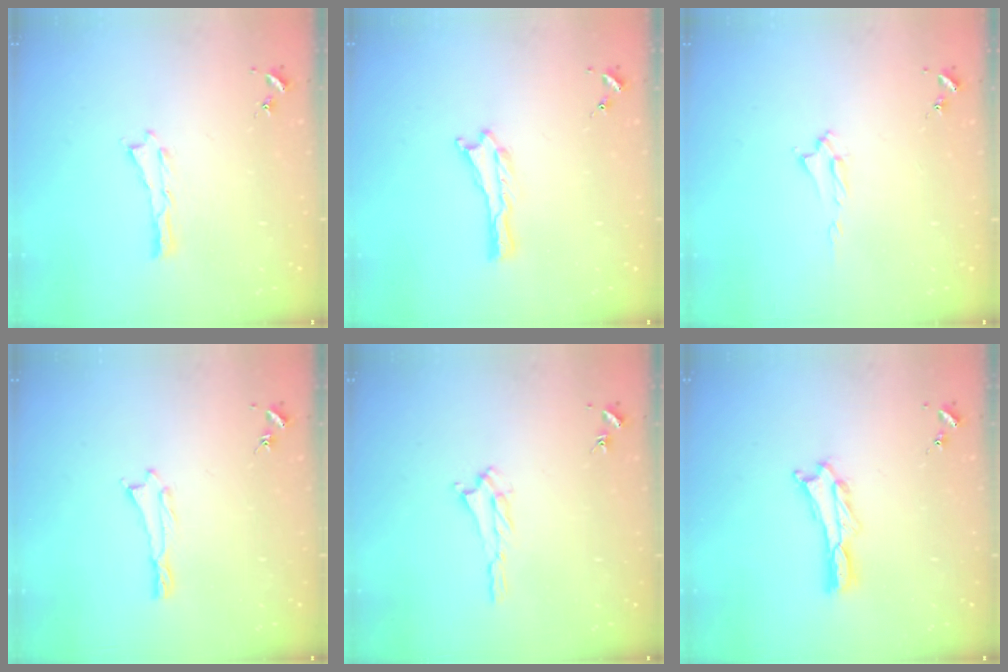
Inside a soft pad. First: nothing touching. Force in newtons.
{"total": 0.0}
{"total": 1.6, "press": 1.6, "slide": 0.2}
{"total": 0.0}
{"total": 1.2, "press": 1.1, "slide": 0.5}
{"total": 1.1, "press": 1.1, "slide": 0.2}